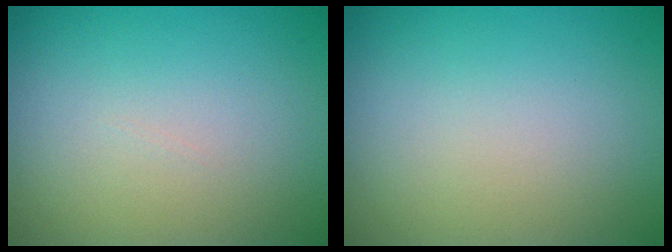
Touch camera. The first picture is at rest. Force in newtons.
{"total": 0.0}